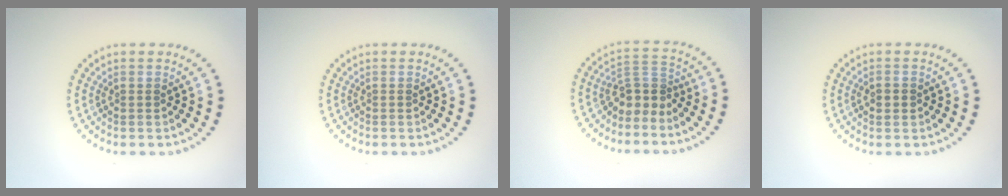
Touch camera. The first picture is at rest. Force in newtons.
{"total": 0.0}
{"total": 2.9, "press": 2.0, "slide": 2.1}
{"total": 1.8, "press": 1.8, "slide": 0.1}